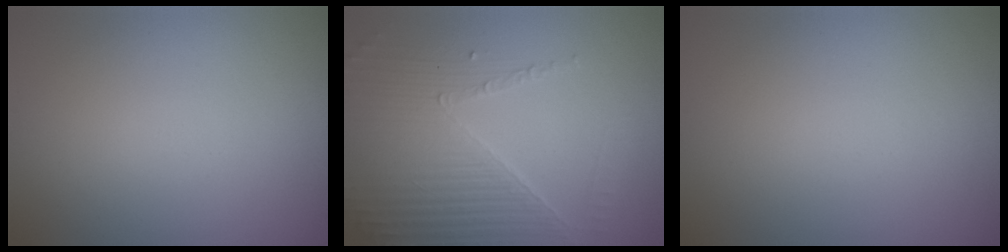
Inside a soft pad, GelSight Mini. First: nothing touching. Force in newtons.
{"total": 4.1, "press": 3.7, "slide": 1.8}
{"total": 0.0}